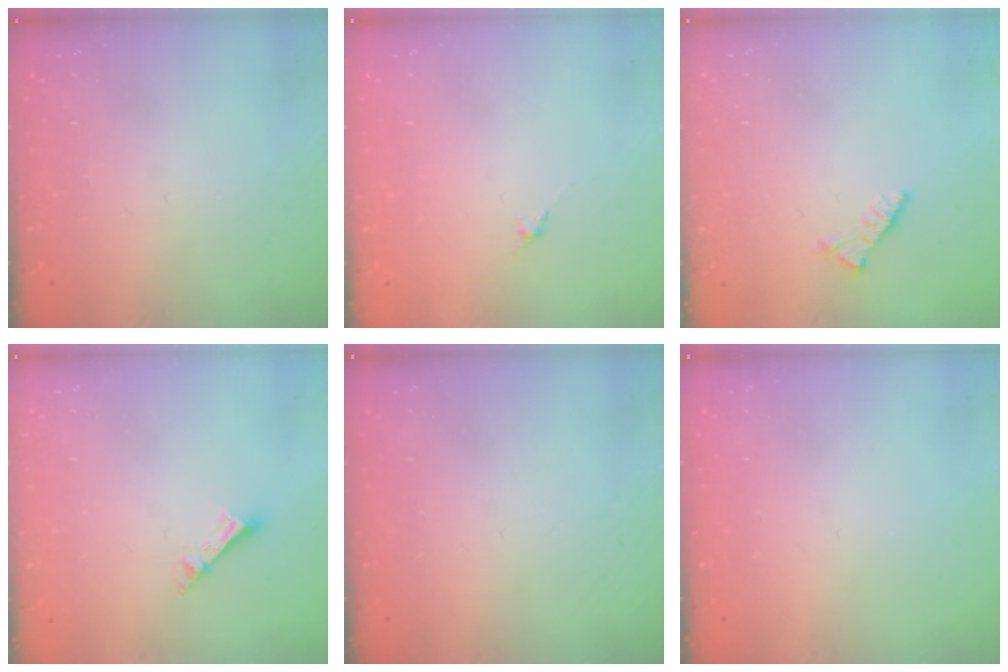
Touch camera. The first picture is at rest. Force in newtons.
{"total": 0.0}
{"total": 3.0, "press": 2.9, "slide": 0.8}
{"total": 3.8, "press": 3.8, "slide": 0.6}
{"total": 0.0}
{"total": 0.0}